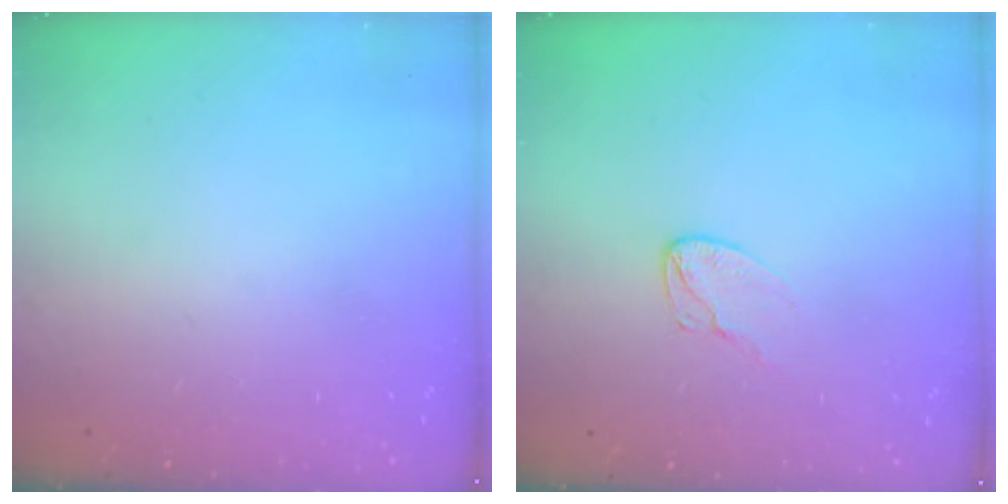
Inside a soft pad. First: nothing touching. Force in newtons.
{"total": 4.1, "press": 4.1, "slide": 0.3}